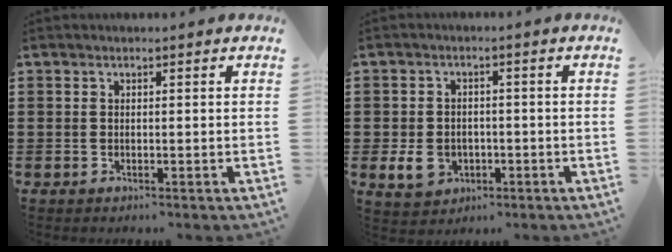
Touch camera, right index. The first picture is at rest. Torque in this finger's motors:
{"motor_torque": [1.08, 1.06, 0.16, 0.03]}